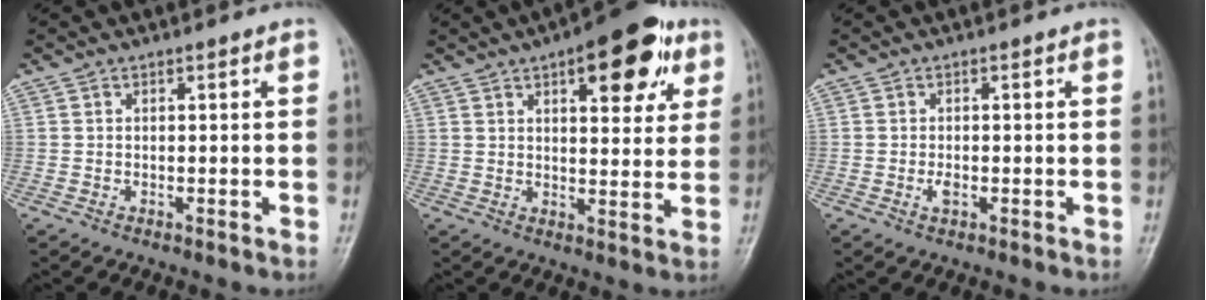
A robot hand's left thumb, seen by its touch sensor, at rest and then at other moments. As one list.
[{"total": 14.4, "force": [7.0, 6.2, 11.0], "torque": [-0.103, -0.014, 0.087]}, {"total": 1.6, "force": [-0.5, 0.9, 1.3], "torque": [-0.023, -0.001, -0.010]}]